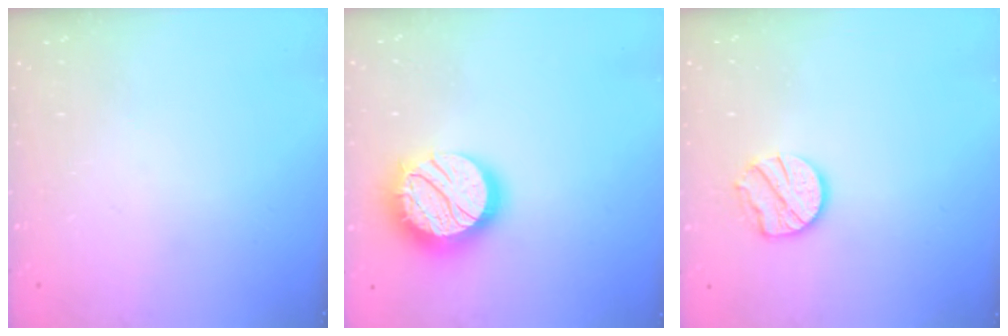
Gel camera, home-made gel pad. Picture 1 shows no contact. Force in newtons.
{"total": 18.3, "press": 18.2, "slide": 1.0}
{"total": 10.7, "press": 10.6, "slide": 0.9}